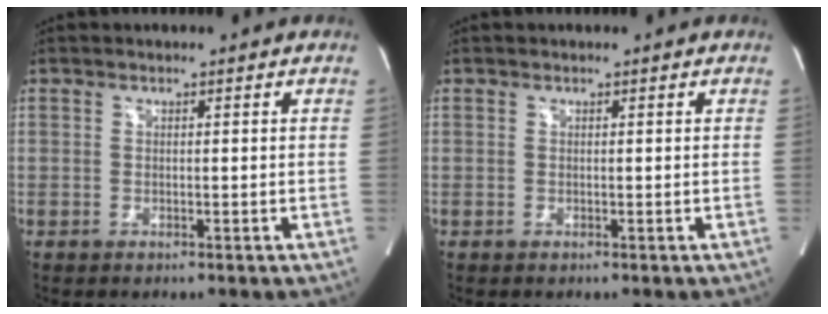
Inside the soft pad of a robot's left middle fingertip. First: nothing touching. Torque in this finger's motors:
{"motor_torque": [0.00, 0.26, -0.08, -0.01]}